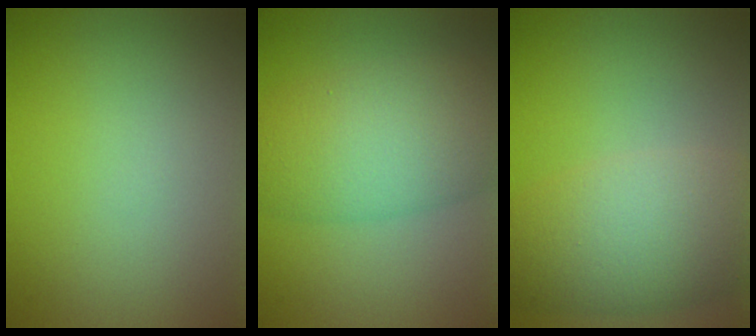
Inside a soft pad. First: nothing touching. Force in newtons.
{"total": 7.8, "press": 7.8, "slide": 0.3}
{"total": 7.4, "press": 7.4, "slide": 0.4}